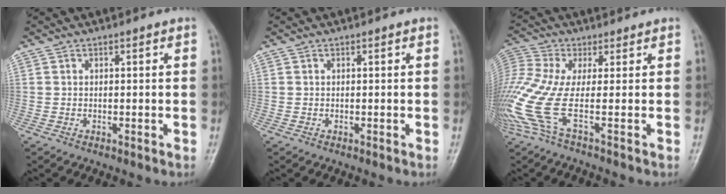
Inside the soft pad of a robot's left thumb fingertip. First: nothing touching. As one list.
[{"total": 0.0}, {"total": 10.4, "force": [-2.4, 1.1, 10.0], "torque": [-0.275, 0.005, -0.061]}]